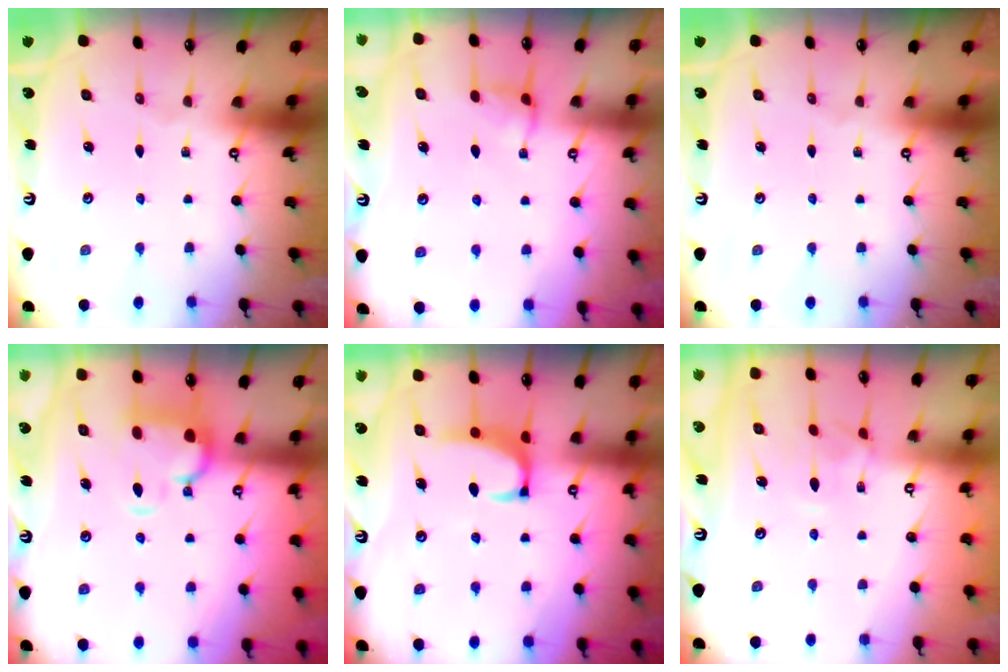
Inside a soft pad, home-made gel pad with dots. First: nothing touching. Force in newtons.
{"total": 2.2, "press": 2.1, "slide": 0.6}
{"total": 0.0}
{"total": 2.1, "press": 1.6, "slide": 1.3}
{"total": 2.5, "press": 2.4, "slide": 0.8}
{"total": 1.2, "press": 0.9, "slide": 0.8}